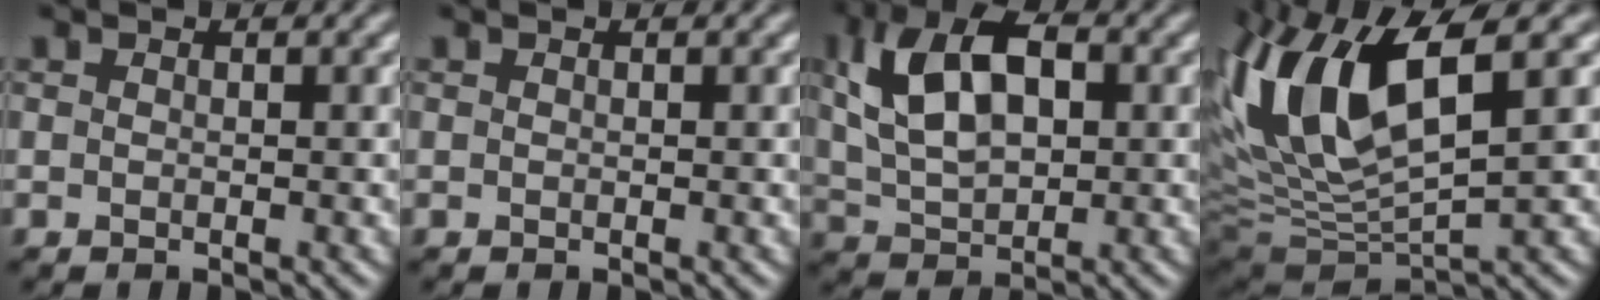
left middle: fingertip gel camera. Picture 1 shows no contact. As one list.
[{"total": 0.0}, {"total": 8.4, "force": [2.2, 4.7, 6.6], "torque": [-0.133, 0.020, 0.034]}, {"total": 11.5, "force": [3.5, 4.2, 10.1], "torque": [-0.216, 0.011, 0.067]}]